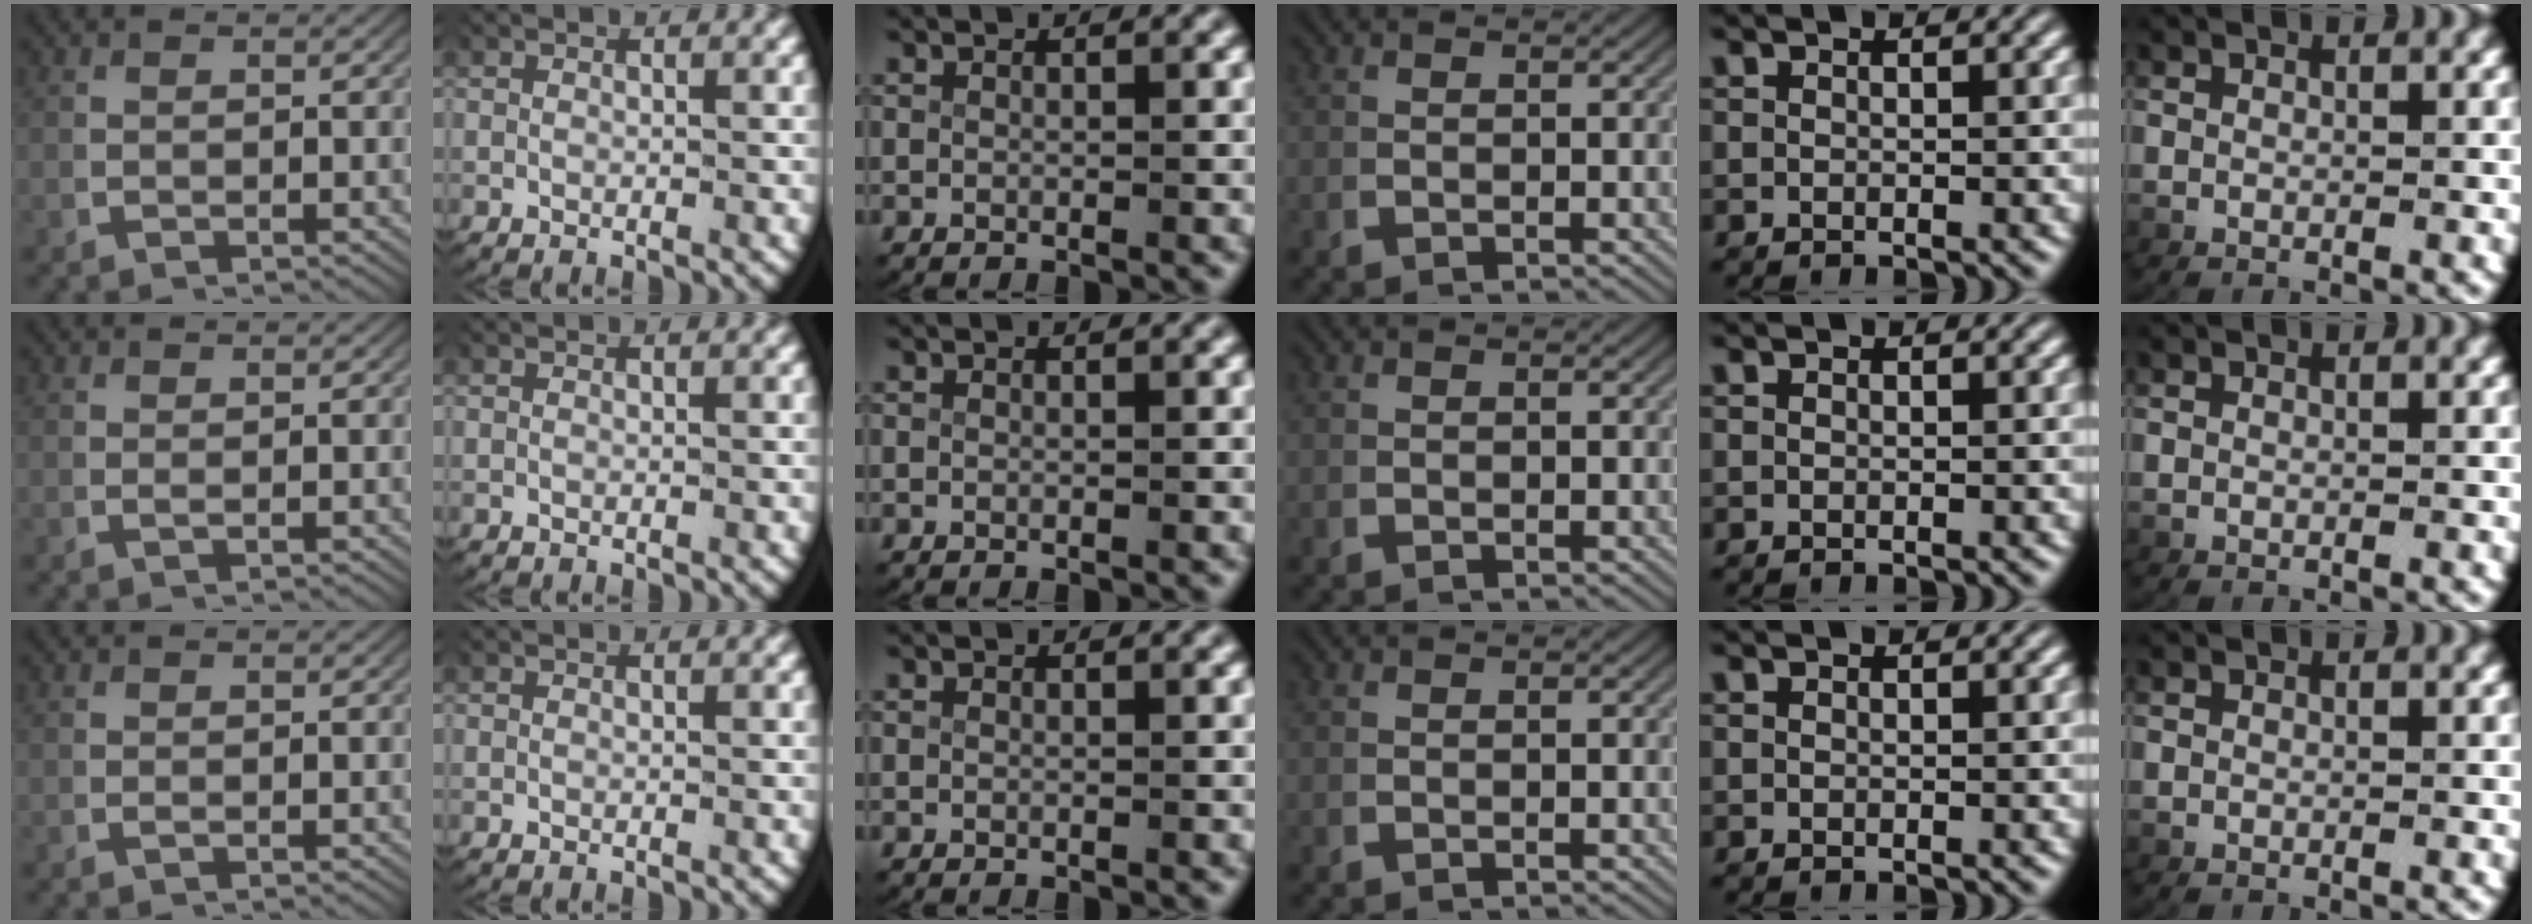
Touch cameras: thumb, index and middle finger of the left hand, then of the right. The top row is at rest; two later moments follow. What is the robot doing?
{"motion": "lift_and_place", "object": "paper"}